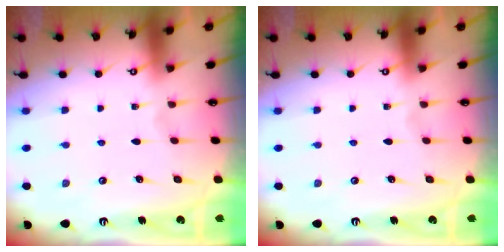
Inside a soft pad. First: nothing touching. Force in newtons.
{"total": 0.0}